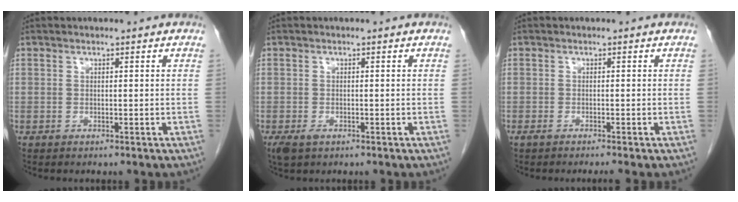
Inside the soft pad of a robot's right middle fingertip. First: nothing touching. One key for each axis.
{"total": 2.1, "fx": -1.1, "fy": 1.1, "fz": 1.4, "tx": -0.035, "ty": -0.004, "tz": -0.013}
{"total": 1.9, "fx": -1.6, "fy": -0.2, "fz": 1.0, "tx": -0.015, "ty": -0.002, "tz": -0.026}